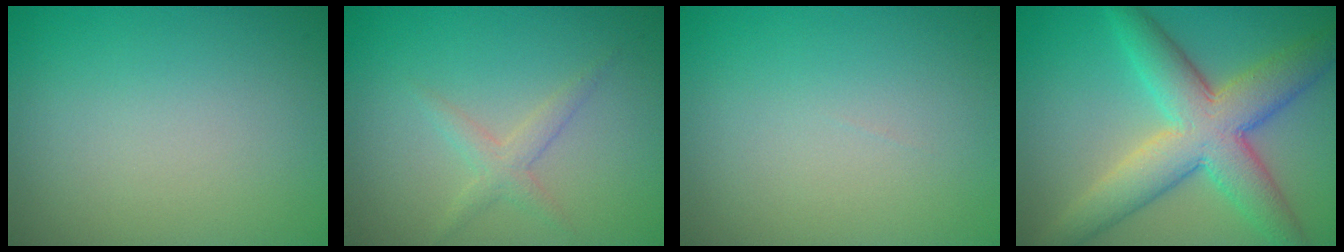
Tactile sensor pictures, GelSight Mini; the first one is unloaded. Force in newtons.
{"total": 1.7, "press": 1.7, "slide": 0.1}
{"total": 0.0}
{"total": 8.5, "press": 8.4, "slide": 0.4}